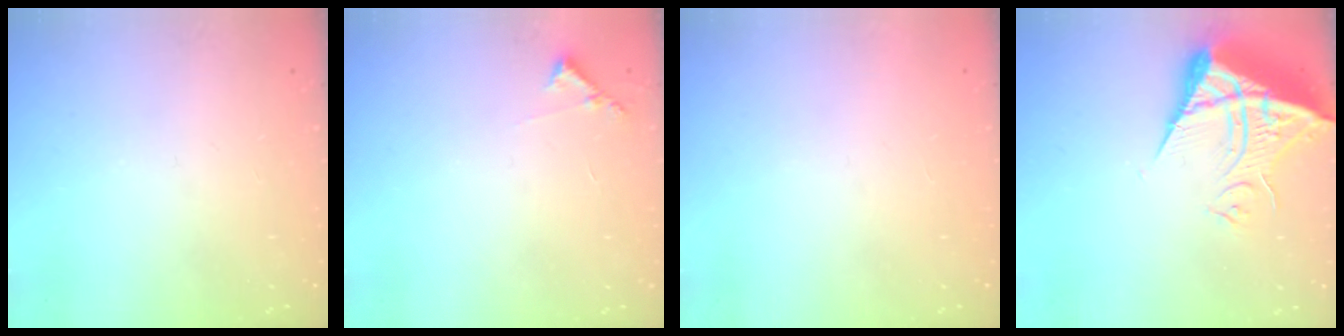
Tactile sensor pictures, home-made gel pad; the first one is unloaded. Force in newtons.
{"total": 6.4, "press": 6.4, "slide": 0.5}
{"total": 1.5, "press": 1.5, "slide": 0.1}
{"total": 11.0, "press": 10.9, "slide": 1.2}